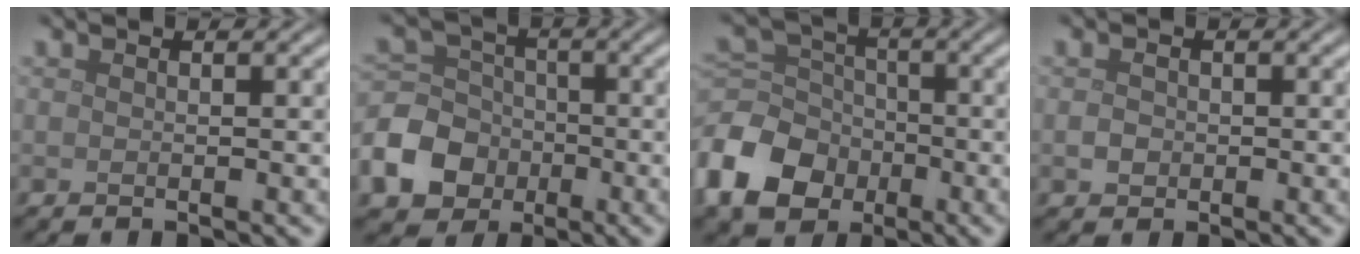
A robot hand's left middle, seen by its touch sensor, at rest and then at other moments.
{"total": 8.6, "force": [-3.7, 7.1, 3.2], "torque": [-0.068, -0.017, -0.093]}
{"total": 8.8, "force": [-4.0, 6.6, 4.2], "torque": [-0.102, -0.001, -0.100]}
{"total": 1.1, "force": [-0.2, 1.0, 0.5], "torque": [-0.008, -0.002, -0.007]}